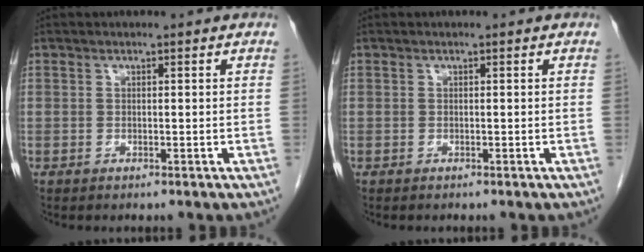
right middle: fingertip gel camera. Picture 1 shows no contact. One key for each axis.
{"total": 0.0}